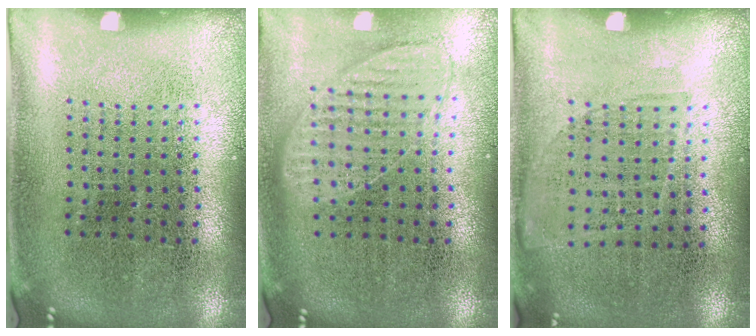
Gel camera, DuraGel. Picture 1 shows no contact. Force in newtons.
{"total": 1.0, "press": 1.0, "slide": 0.3}
{"total": 0.9, "press": 0.8, "slide": 0.5}